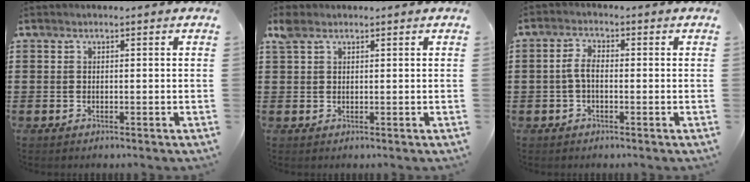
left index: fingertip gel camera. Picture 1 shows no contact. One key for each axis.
{"total": 1.7, "fx": 1.0, "fy": 1.0, "fz": 0.9, "tx": -0.023, "ty": 0.005, "tz": 0.019}
{"total": 3.7, "fx": -0.5, "fy": 1.8, "fz": 3.2, "tx": -0.076, "ty": 0.003, "tz": -0.014}